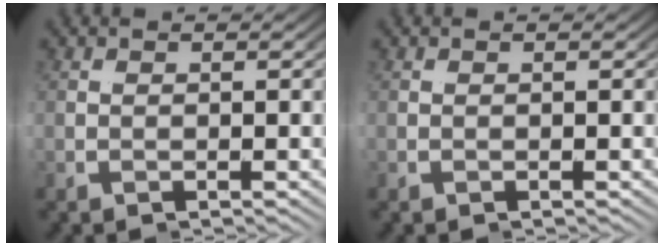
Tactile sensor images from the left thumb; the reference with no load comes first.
{"total": 0.0}